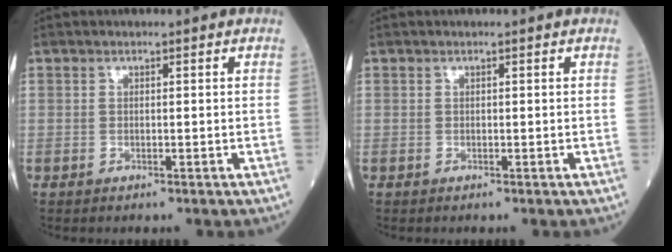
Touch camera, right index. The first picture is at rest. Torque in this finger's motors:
{"motor_torque": [0.08, 0.02, 0.05, 0.01]}